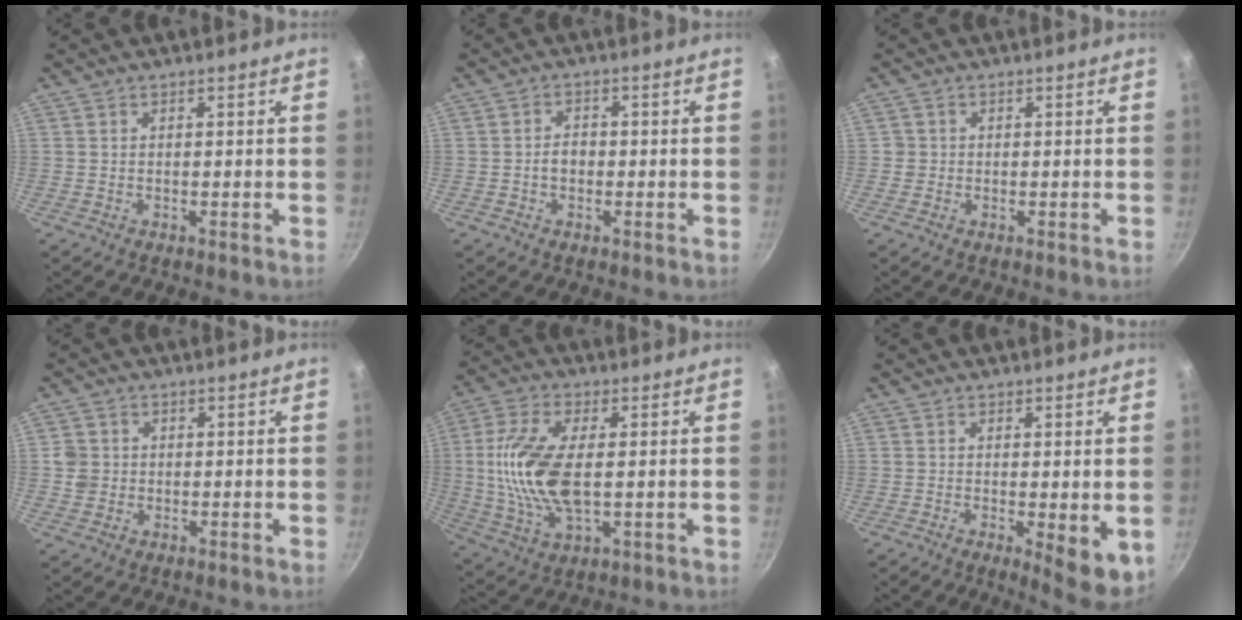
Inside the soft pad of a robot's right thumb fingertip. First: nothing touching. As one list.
[{"total": 2.7, "force": [-0.6, 2.0, 1.8], "torque": [-0.020, 0.011, -0.016]}, {"total": 1.4, "force": [-0.1, 1.4, 0.0], "torque": [0.009, 0.006, -0.004]}, {"total": 3.4, "force": [0.1, 3.2, 1.1], "torque": [-0.005, 0.004, 0.002]}, {"total": 15.7, "force": [0.4, 7.4, 13.8], "torque": [-0.293, -0.007, 0.011]}, {"total": 6.4, "force": [-1.4, 1.8, 6.0], "torque": [-0.081, -0.018, -0.017]}]